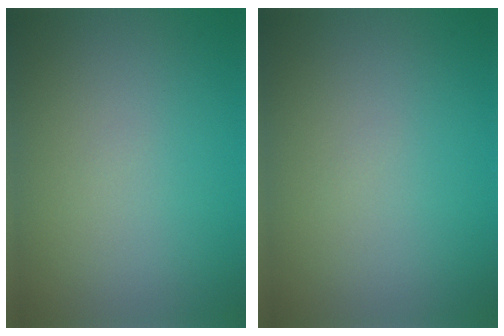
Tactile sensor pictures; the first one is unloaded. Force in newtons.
{"total": 0.0}